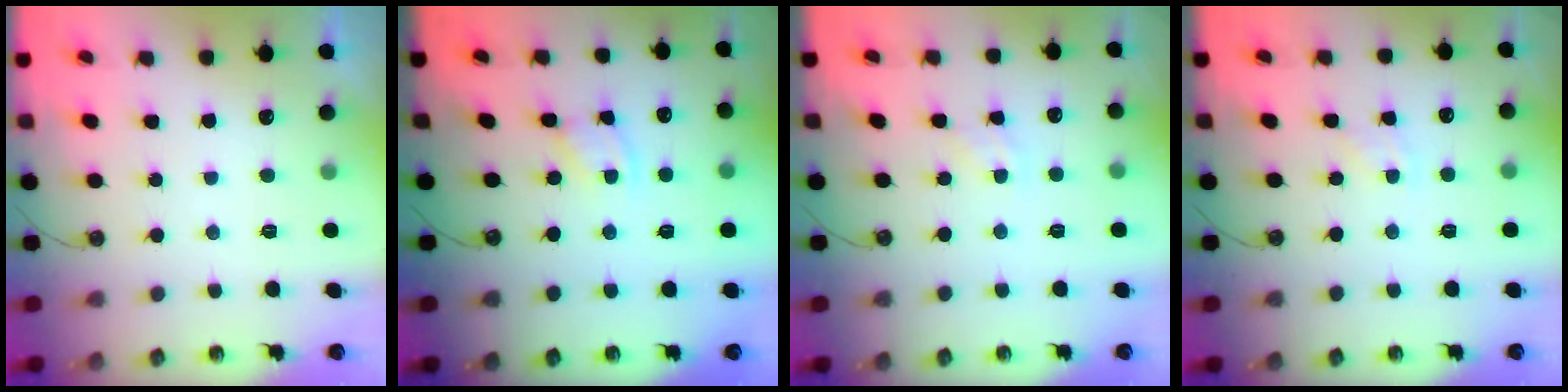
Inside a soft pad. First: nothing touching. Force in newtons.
{"total": 2.1, "press": 2.1, "slide": 0.0}
{"total": 1.7, "press": 1.7, "slide": 0.3}
{"total": 2.3, "press": 2.2, "slide": 0.4}